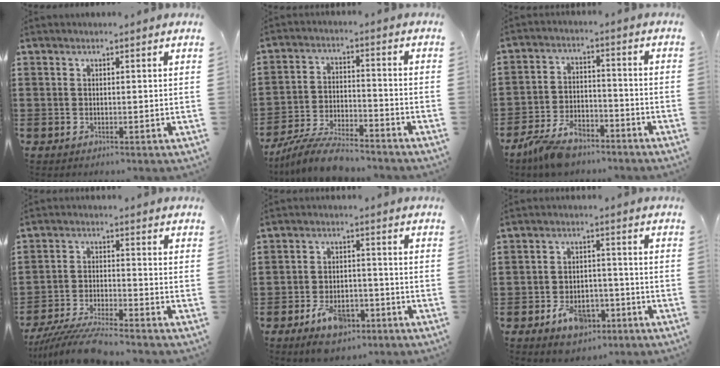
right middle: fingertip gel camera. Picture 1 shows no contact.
{"total": 7.8, "force": [-7.1, 1.1, 3.0], "torque": [-0.060, 0.009, -0.135]}
{"total": 7.1, "force": [-5.8, 2.7, 3.1], "torque": [-0.076, 0.002, -0.114]}
{"total": 6.9, "force": [-6.4, 0.0, 2.5], "torque": [-0.060, -0.013, -0.126]}
{"total": 6.1, "force": [-3.9, 3.1, 3.4], "torque": [-0.058, 0.009, -0.074]}
{"total": 5.6, "force": [-3.5, 3.4, 2.8], "torque": [-0.044, 0.009, -0.066]}